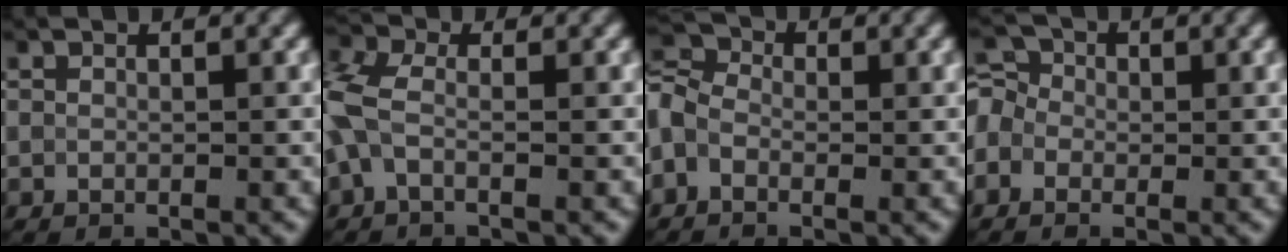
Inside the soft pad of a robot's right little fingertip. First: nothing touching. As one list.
[{"total": 4.1, "force": [-0.7, 2.1, 3.4], "torque": [-0.095, 0.010, -0.029]}, {"total": 4.2, "force": [-0.7, 3.3, 2.6], "torque": [-0.057, 0.020, -0.027]}, {"total": 3.6, "force": [-0.4, 3.2, 1.6], "torque": [-0.026, 0.022, -0.029]}]